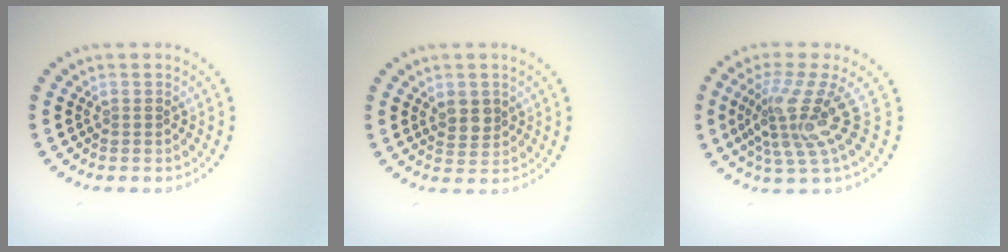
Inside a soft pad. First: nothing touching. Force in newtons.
{"total": 2.1, "press": 2.0, "slide": 0.7}
{"total": 4.4, "press": 2.9, "slide": 3.4}